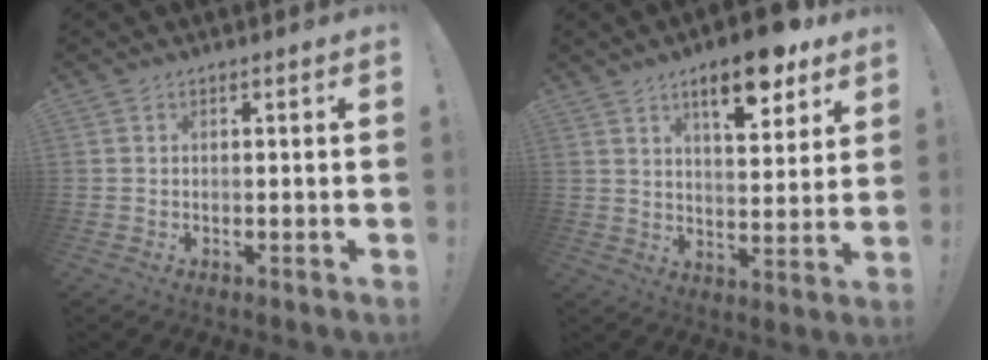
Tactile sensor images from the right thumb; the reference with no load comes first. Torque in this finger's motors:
{"motor_torque": [1.27, 2.25, 1.15, 0.50, 0.25]}